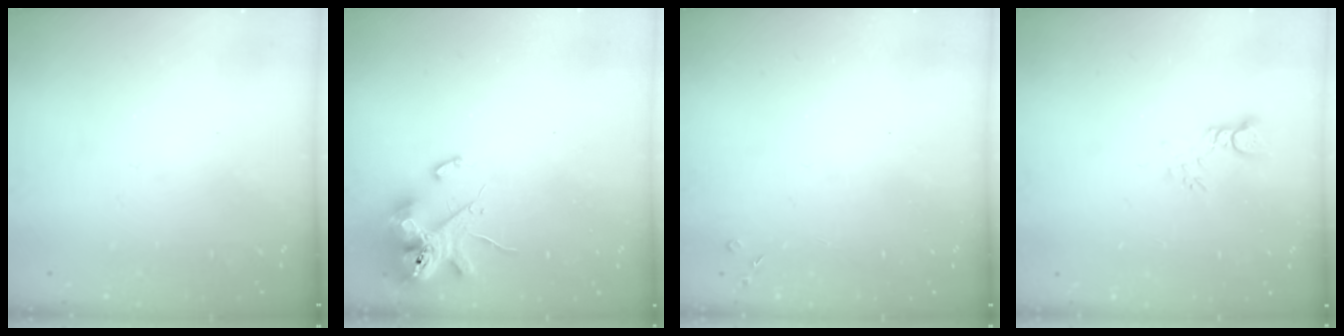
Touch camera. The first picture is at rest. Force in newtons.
{"total": 13.3, "press": 13.1, "slide": 2.1}
{"total": 2.8, "press": 2.8, "slide": 0.5}
{"total": 2.8, "press": 2.8, "slide": 0.5}